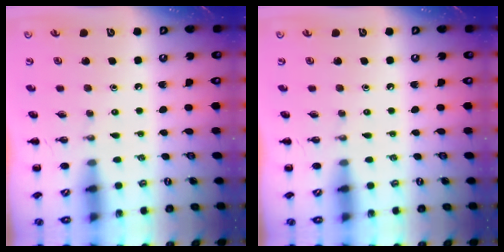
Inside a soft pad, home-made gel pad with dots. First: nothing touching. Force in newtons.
{"total": 0.0}